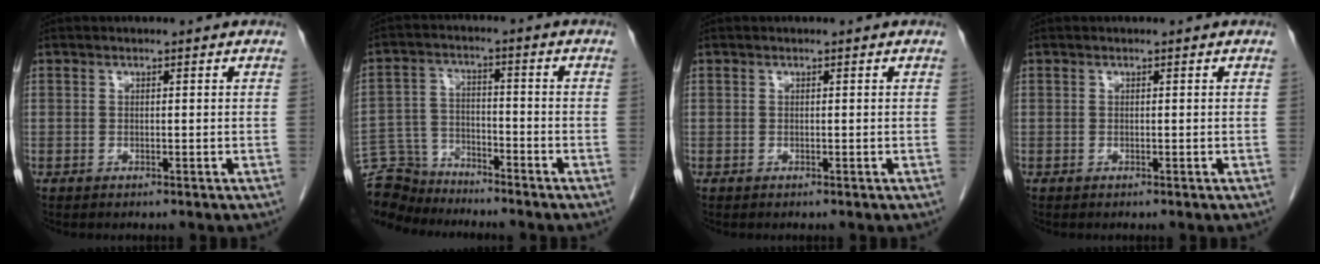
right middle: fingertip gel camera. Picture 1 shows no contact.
{"total": 9.9, "force": [-9.7, 2.2, 0.2], "torque": [-0.010, 0.013, -0.183]}
{"total": 0.0}
{"total": 0.0}